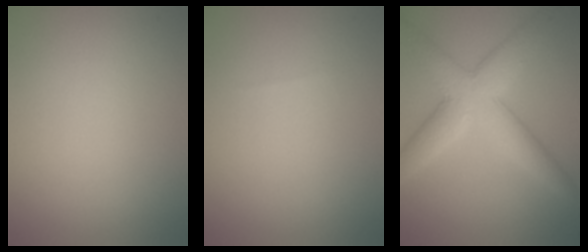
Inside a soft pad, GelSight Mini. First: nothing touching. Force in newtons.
{"total": 0.0}
{"total": 6.5, "press": 6.5, "slide": 0.3}